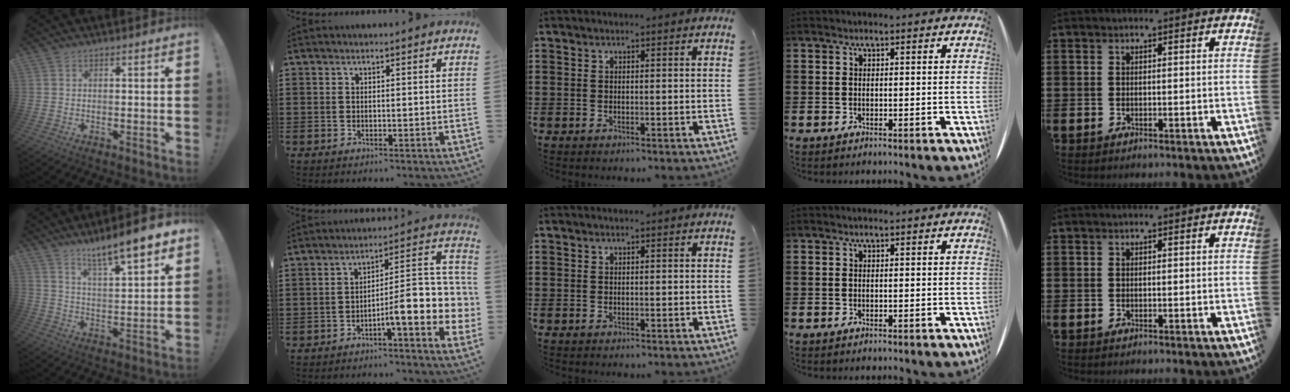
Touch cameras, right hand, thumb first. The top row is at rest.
{"thumb": {"total": 11.4, "force": [9.2, 1.2, 6.5], "torque": [-0.111, -0.064, 0.154]}, "index": {"total": 10.7, "force": [-2.5, 2.2, 10.1], "torque": [-0.147, -0.034, -0.053]}}